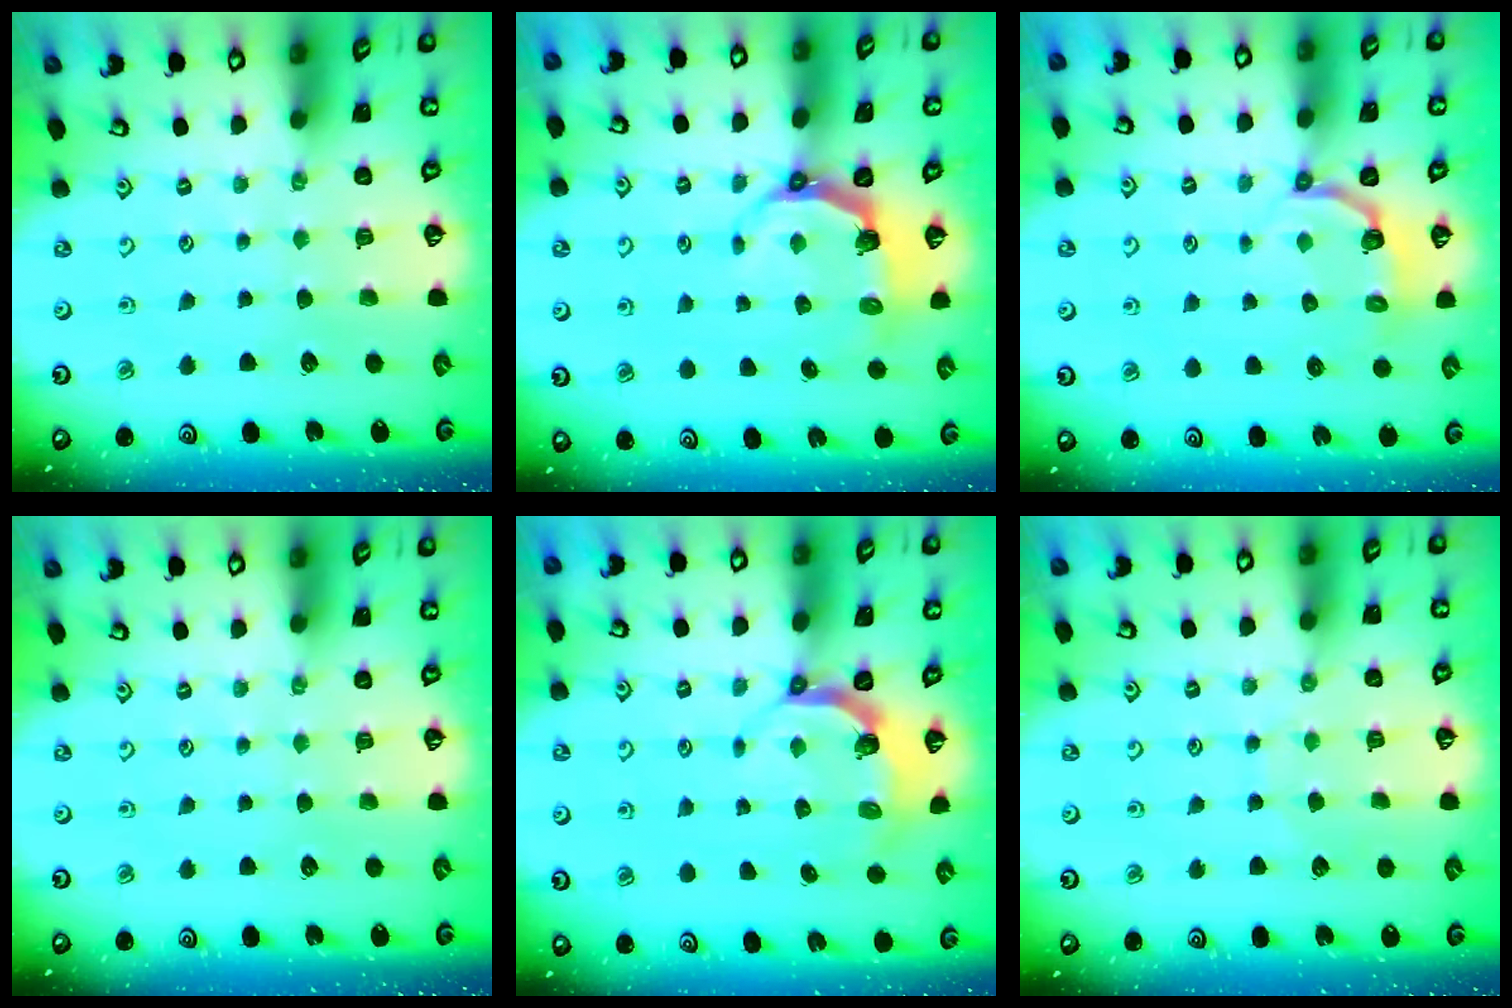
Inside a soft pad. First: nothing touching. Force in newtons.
{"total": 5.6, "press": 4.0, "slide": 4.0}
{"total": 3.3, "press": 1.9, "slide": 2.7}
{"total": 0.0}
{"total": 4.4, "press": 3.3, "slide": 2.9}
{"total": 5.5, "press": 5.5, "slide": 0.4}